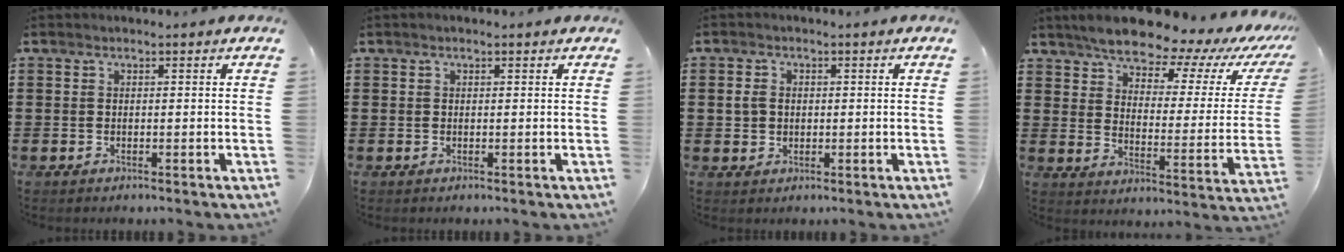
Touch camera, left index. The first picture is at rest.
{"total": 0.0}
{"total": 2.2, "force": [0.3, 1.8, 1.2], "torque": [-0.036, 0.005, 0.002]}
{"total": 9.5, "force": [8.4, 1.7, 3.9], "torque": [-0.094, -0.058, 0.141]}